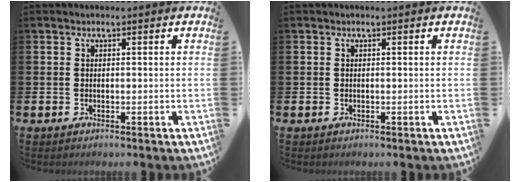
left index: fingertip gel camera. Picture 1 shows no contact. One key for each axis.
{"total": 0.0}